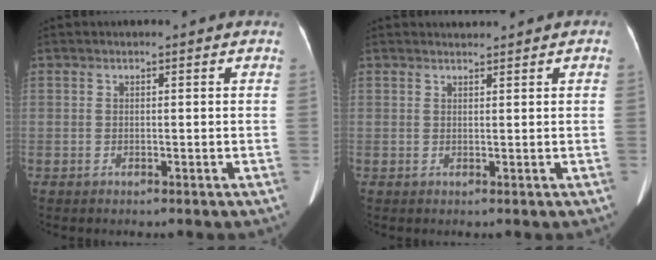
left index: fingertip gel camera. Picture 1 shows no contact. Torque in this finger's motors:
{"motor_torque": [0.32, -0.23, -0.02, 0.03]}